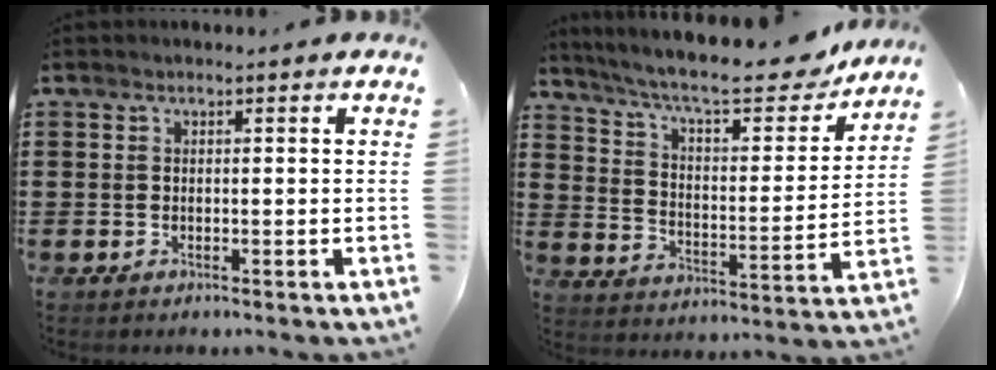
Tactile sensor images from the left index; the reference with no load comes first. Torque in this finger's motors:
{"motor_torque": [2.14, 0.00, 0.95, 0.21]}